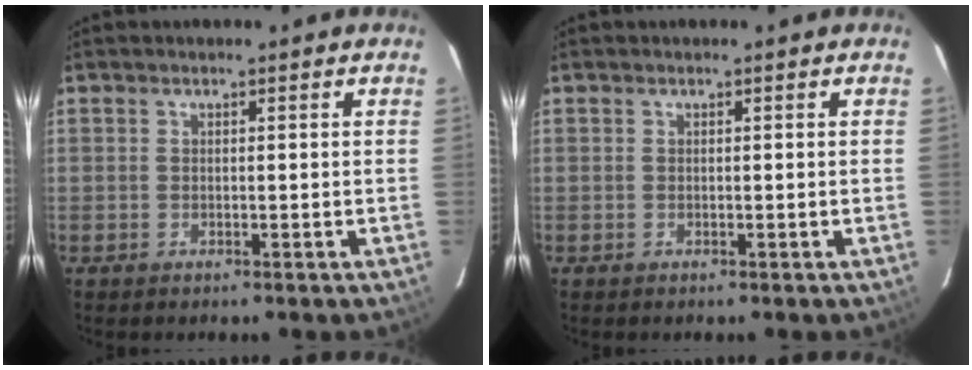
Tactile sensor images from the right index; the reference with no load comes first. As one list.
[{"total": 0.0}]